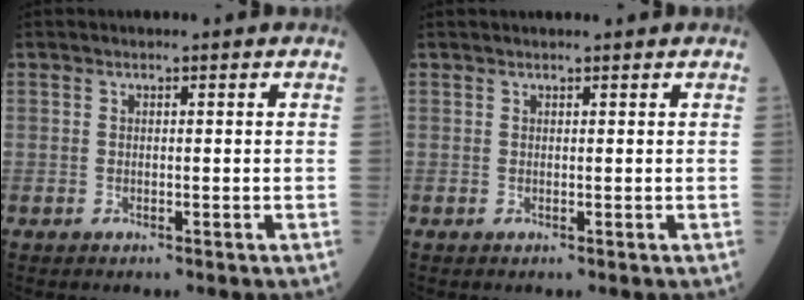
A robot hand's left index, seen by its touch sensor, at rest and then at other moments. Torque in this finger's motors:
{"motor_torque": [0.25, -0.25, -0.03, -0.01]}